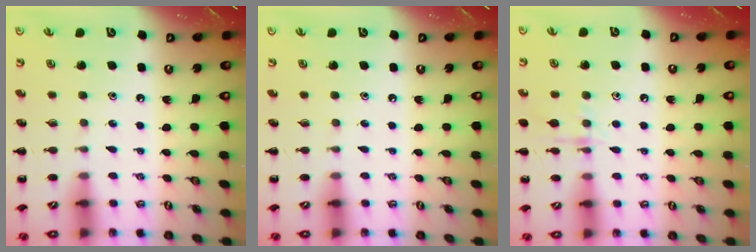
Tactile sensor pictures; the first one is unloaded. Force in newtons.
{"total": 0.0}
{"total": 8.6, "press": 8.5, "slide": 1.3}